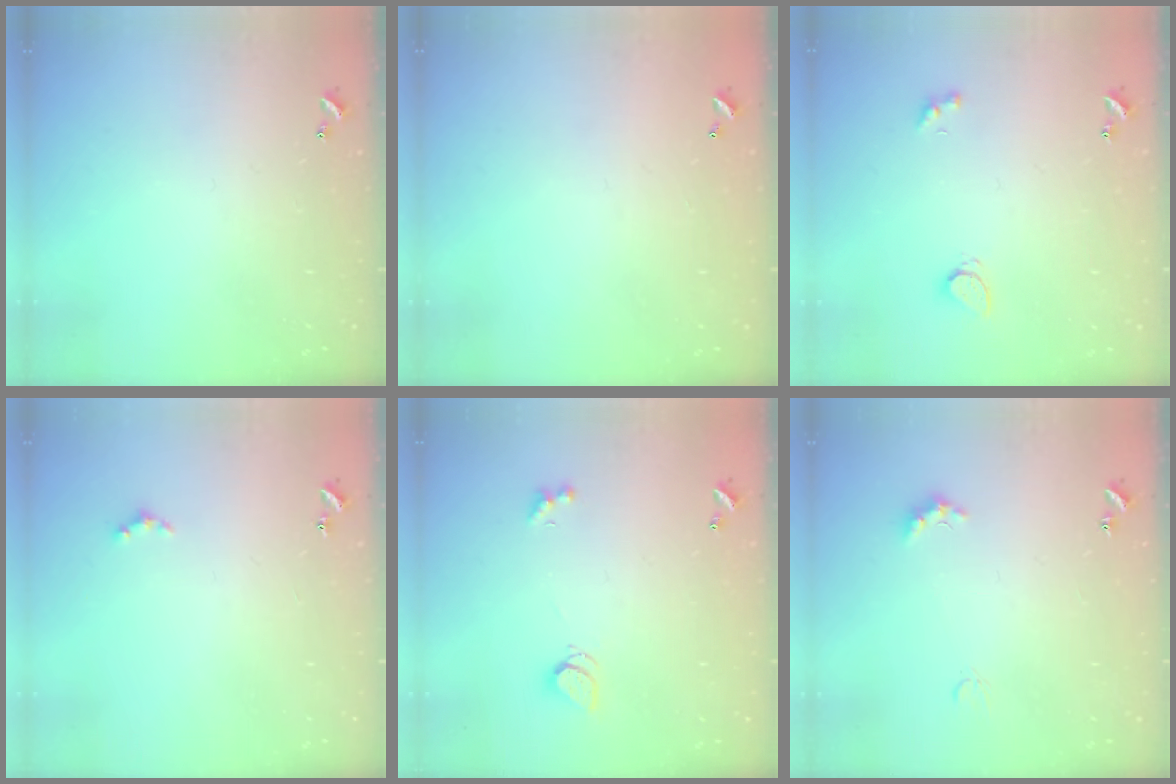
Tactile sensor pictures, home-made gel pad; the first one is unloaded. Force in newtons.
{"total": 2.7, "press": 2.7, "slide": 0.1}
{"total": 2.0, "press": 2.0, "slide": 0.4}
{"total": 0.7, "press": 0.6, "slide": 0.4}
{"total": 1.4, "press": 1.4, "slide": 0.5}
{"total": 2.1, "press": 2.0, "slide": 0.5}